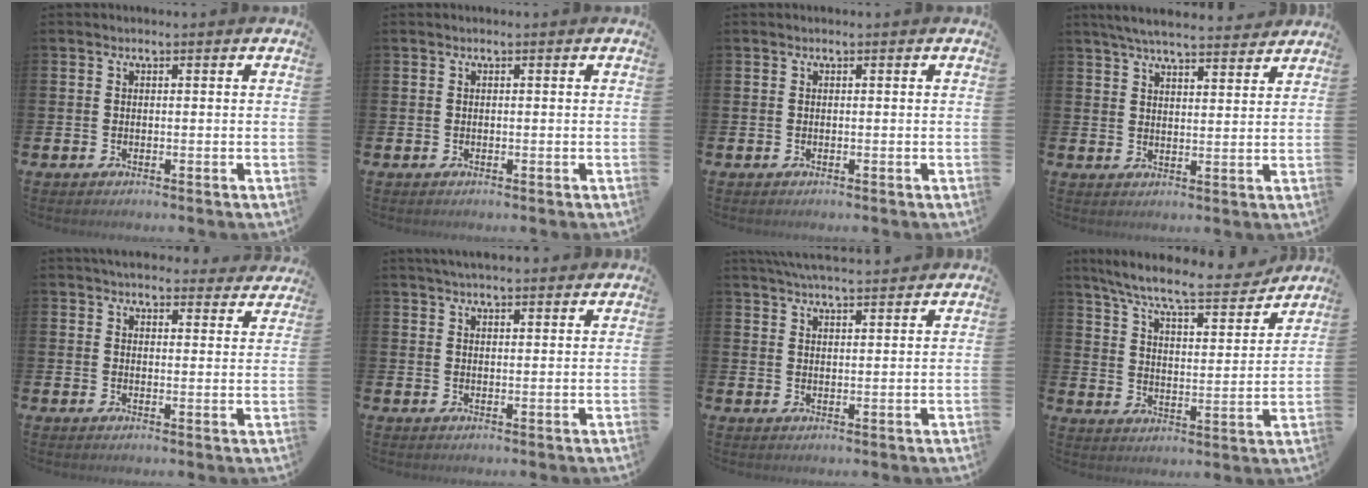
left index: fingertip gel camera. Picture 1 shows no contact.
{"total": 0.0}
{"total": 0.0}
{"total": 5.8, "force": [5.5, 0.6, 1.6], "torque": [-0.043, -0.022, 0.099]}
{"total": 4.6, "force": [4.4, 1.1, 0.4], "torque": [-0.006, -0.028, 0.078]}
{"total": 3.3, "force": [3.2, 0.4, 0.8], "torque": [-0.021, -0.006, 0.059]}
{"total": 4.9, "force": [4.8, 0.2, 1.0], "torque": [-0.024, -0.020, 0.085]}
{"total": 8.9, "force": [8.1, 1.1, 3.7], "torque": [-0.100, -0.053, 0.135]}